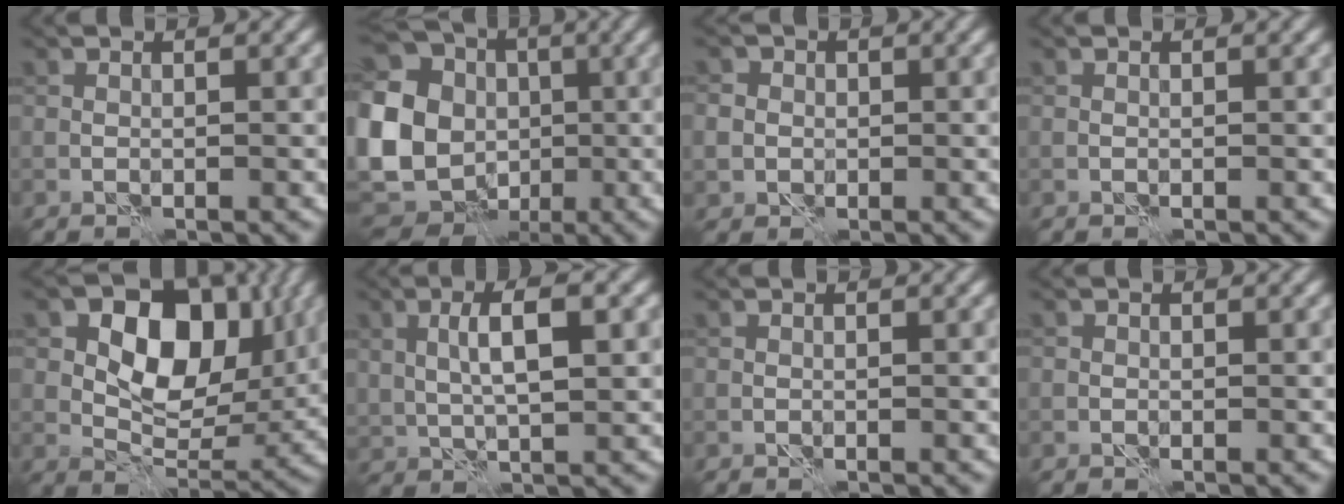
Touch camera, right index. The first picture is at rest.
{"total": 14.7, "force": [-1.8, 12.7, 7.2], "torque": [-0.185, -0.005, -0.050]}
{"total": 4.3, "force": [0.3, 4.0, 1.6], "torque": [-0.019, 0.016, -0.019]}
{"total": 0.0}
{"total": 9.8, "force": [2.7, 6.6, 6.8], "torque": [-0.102, -0.005, 0.038]}
{"total": 4.9, "force": [1.1, 1.8, 4.4], "torque": [-0.084, 0.005, 0.021]}
{"total": 0.0}
{"total": 0.5, "force": [-0.2, 0.5, 0.1], "torque": [0.002, -0.002, -0.006]}